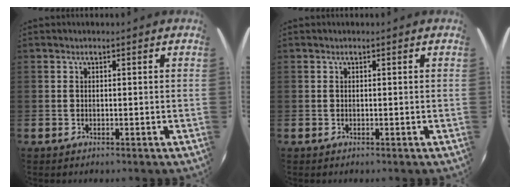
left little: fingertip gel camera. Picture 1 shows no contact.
{"total": 0.0}